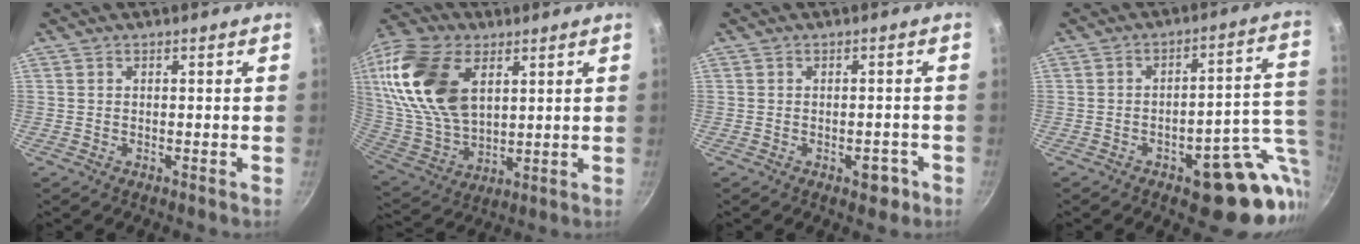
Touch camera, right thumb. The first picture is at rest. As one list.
[{"total": 23.5, "force": [8.0, 14.3, 16.8], "torque": [-0.330, -0.020, 0.156]}, {"total": 3.4, "force": [-1.7, 1.9, 2.3], "torque": [-0.010, 0.017, -0.016]}, {"total": 17.3, "force": [-5.5, 7.8, 14.5], "torque": [-0.113, 0.032, -0.064]}]